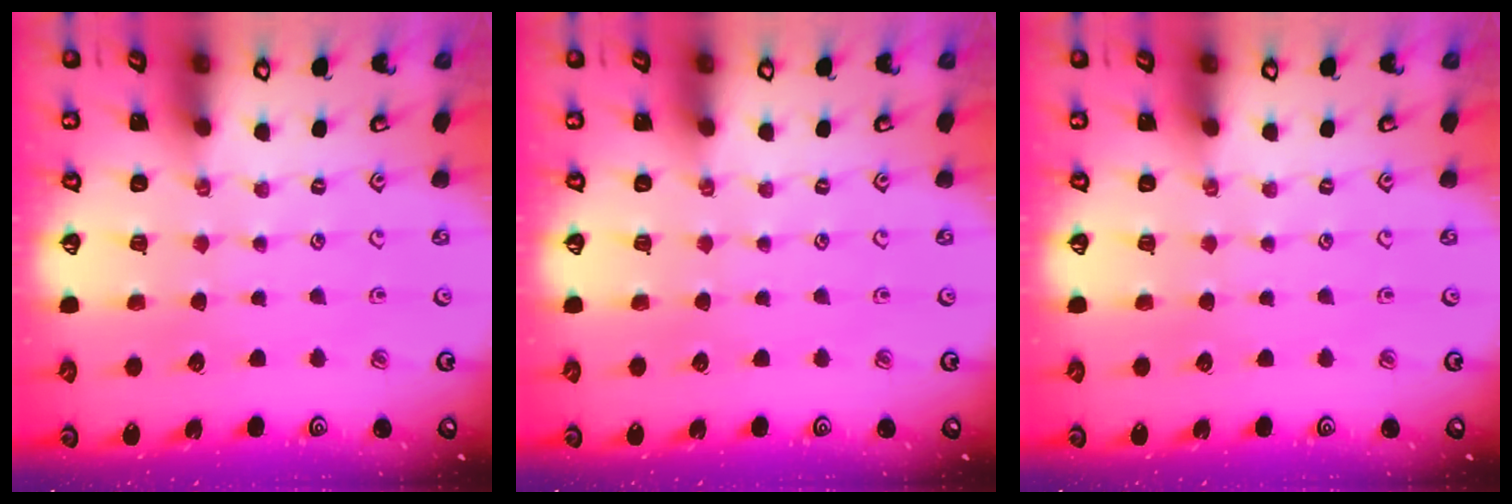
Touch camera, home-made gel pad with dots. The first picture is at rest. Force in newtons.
{"total": 0.0}
{"total": 0.0}